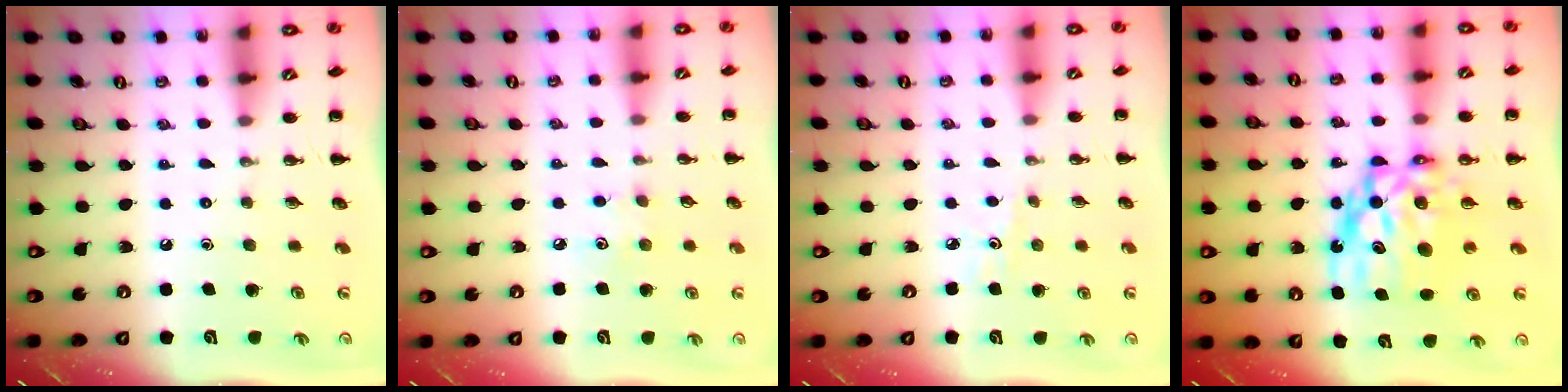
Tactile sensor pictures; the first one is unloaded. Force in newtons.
{"total": 3.7, "press": 3.6, "slide": 0.9}
{"total": 3.2, "press": 3.0, "slide": 1.1}
{"total": 12.9, "press": 12.5, "slide": 3.0}